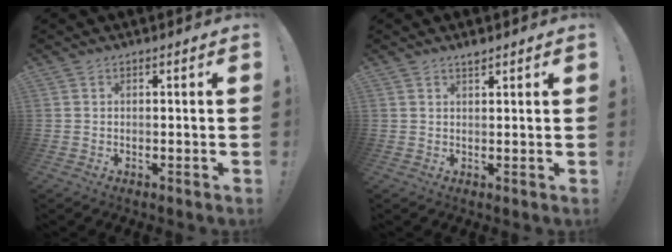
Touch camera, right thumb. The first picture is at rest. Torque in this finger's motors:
{"motor_torque": [-0.11, 0.19, 0.04, -0.10, -0.01]}